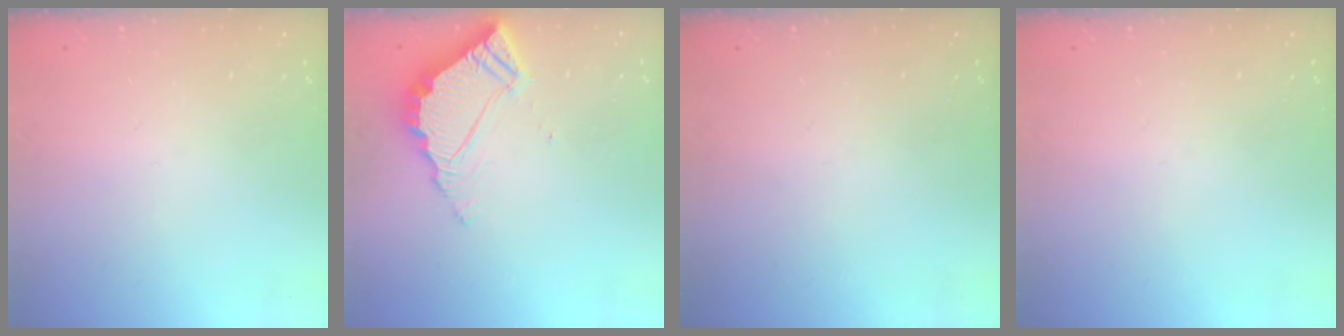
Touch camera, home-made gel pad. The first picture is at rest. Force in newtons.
{"total": 5.8, "press": 5.8, "slide": 0.4}
{"total": 0.0}
{"total": 0.0}